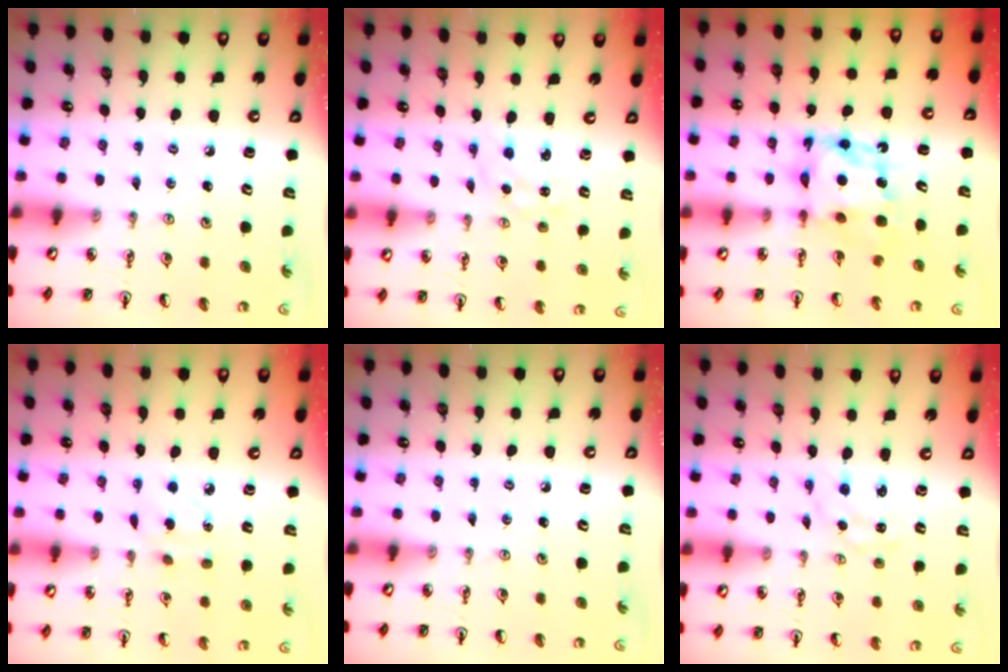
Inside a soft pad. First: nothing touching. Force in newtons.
{"total": 0.0}
{"total": 7.4, "press": 7.4, "slide": 0.6}
{"total": 4.5, "press": 4.5, "slide": 0.6}
{"total": 0.0}
{"total": 0.6, "press": 0.4, "slide": 0.4}